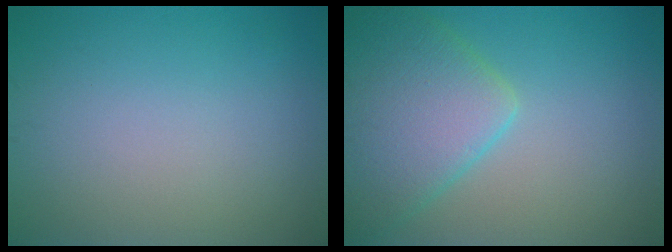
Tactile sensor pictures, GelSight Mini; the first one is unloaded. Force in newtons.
{"total": 6.9, "press": 6.9, "slide": 0.5}